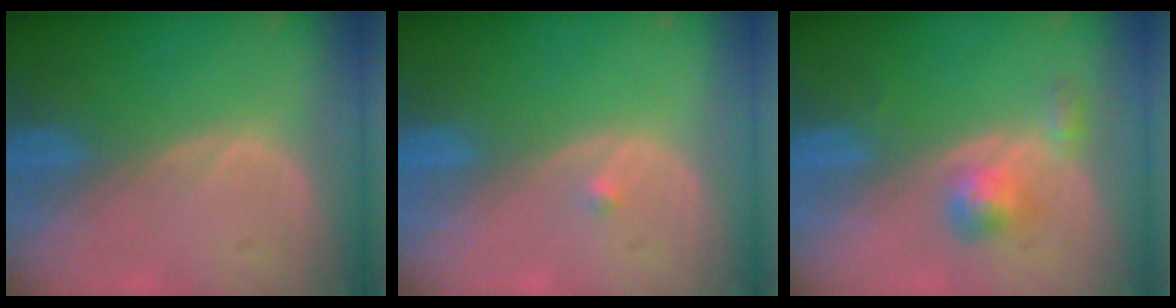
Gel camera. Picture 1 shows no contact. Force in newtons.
{"total": 0.7, "press": 0.5, "slide": 0.4}
{"total": 3.6, "press": 3.4, "slide": 1.2}